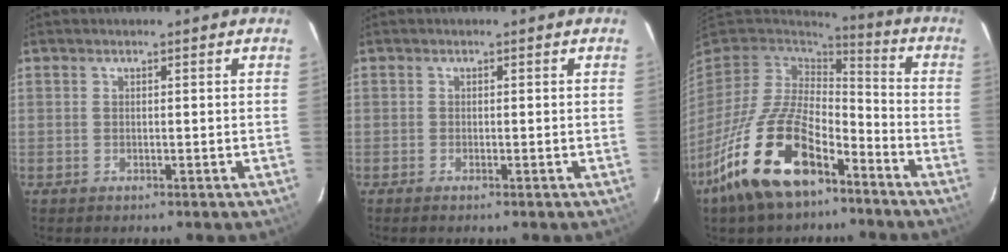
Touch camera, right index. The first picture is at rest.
{"total": 0.7, "force": [-0.6, 0.0, 0.4], "torque": [-0.008, -0.002, -0.011]}
{"total": 20.0, "force": [-11.6, 9.4, 13.4], "torque": [-0.280, -0.020, -0.213]}